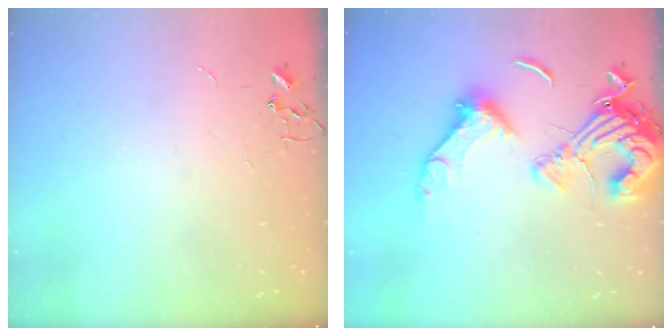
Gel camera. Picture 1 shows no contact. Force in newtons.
{"total": 19.3, "press": 19.1, "slide": 2.7}